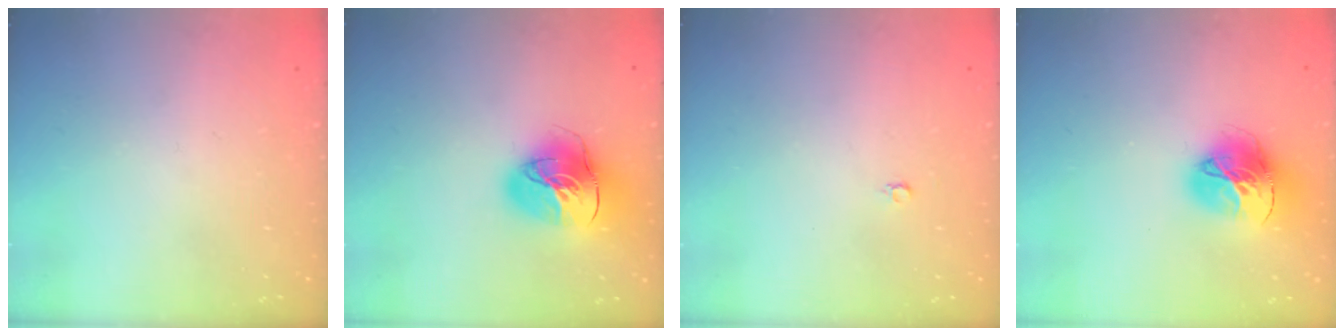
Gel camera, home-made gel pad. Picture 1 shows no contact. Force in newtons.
{"total": 18.0, "press": 17.9, "slide": 2.5}
{"total": 2.2, "press": 2.2, "slide": 0.2}
{"total": 16.7, "press": 16.6, "slide": 1.8}